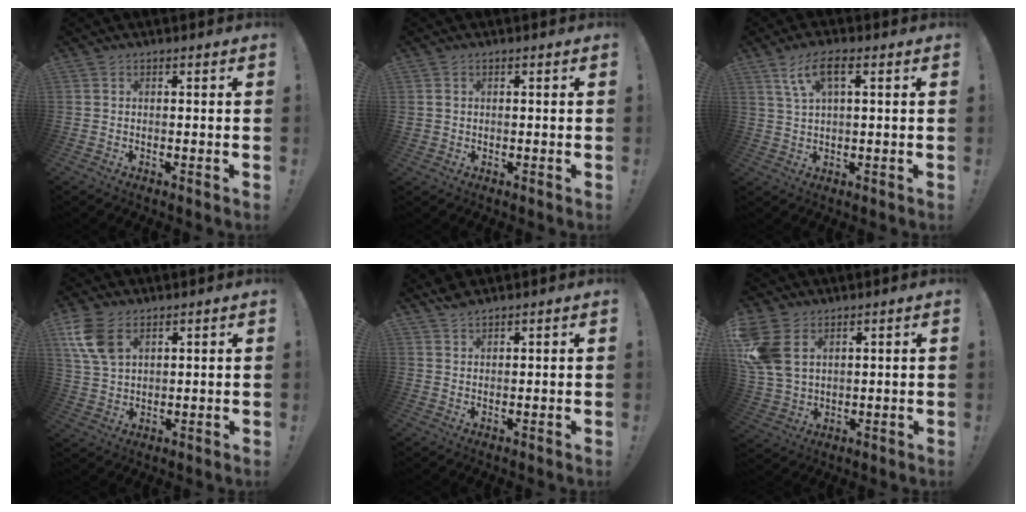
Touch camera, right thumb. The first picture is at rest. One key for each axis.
{"total": 1.6, "fx": 0.3, "fy": 1.5, "fz": 0.3, "tx": 0.003, "ty": 0.001, "tz": 0.005}
{"total": 7.2, "fx": 3.1, "fy": 2.2, "fz": 6.1, "tx": -0.113, "ty": -0.001, "tz": 0.057}
{"total": 9.8, "fx": 4.9, "fy": 6.1, "fz": 6.0, "tx": -0.121, "ty": -0.012, "tz": 0.096}
{"total": 2.3, "fx": 2.1, "fy": 0.6, "fz": 0.9, "tx": -0.017, "ty": -0.012, "tz": 0.039}
{"total": 10.9, "fx": 4.3, "fy": 7.6, "fz": 6.5, "tx": -0.143, "ty": -0.011, "tz": 0.090}